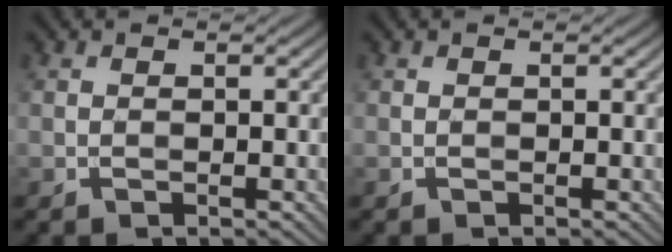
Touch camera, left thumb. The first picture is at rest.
{"total": 0.0}